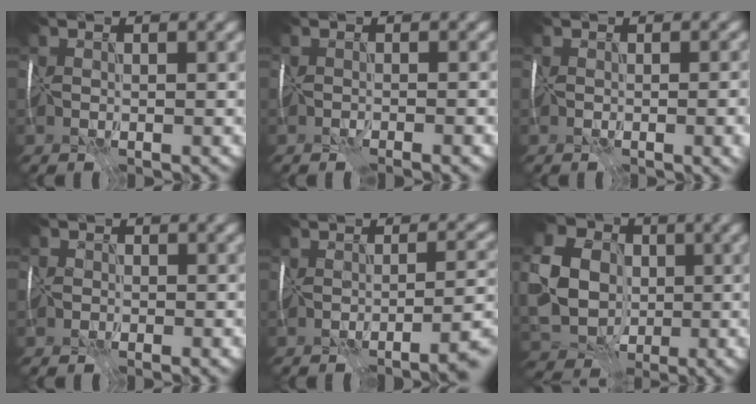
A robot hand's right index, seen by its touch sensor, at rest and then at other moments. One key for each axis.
{"total": 1.8, "fx": -1.6, "fy": -0.2, "fz": 0.9, "tx": -0.006, "ty": -0.010, "tz": -0.018}
{"total": 4.2, "fx": -1.1, "fy": 1.4, "fz": 3.8, "tx": -0.039, "ty": -0.016, "tz": -0.003}
{"total": 2.6, "fx": -1.4, "fy": 2.1, "fz": 0.5, "tx": 0.010, "ty": 0.007, "tz": -0.051}
{"total": 5.2, "fx": -3.6, "fy": 0.3, "fz": 3.7, "tx": -0.043, "ty": -0.014, "tz": -0.046}
{"total": 8.7, "fx": -0.4, "fy": 7.0, "fz": 5.1, "tx": -0.127, "ty": -0.008, "tz": -0.005}